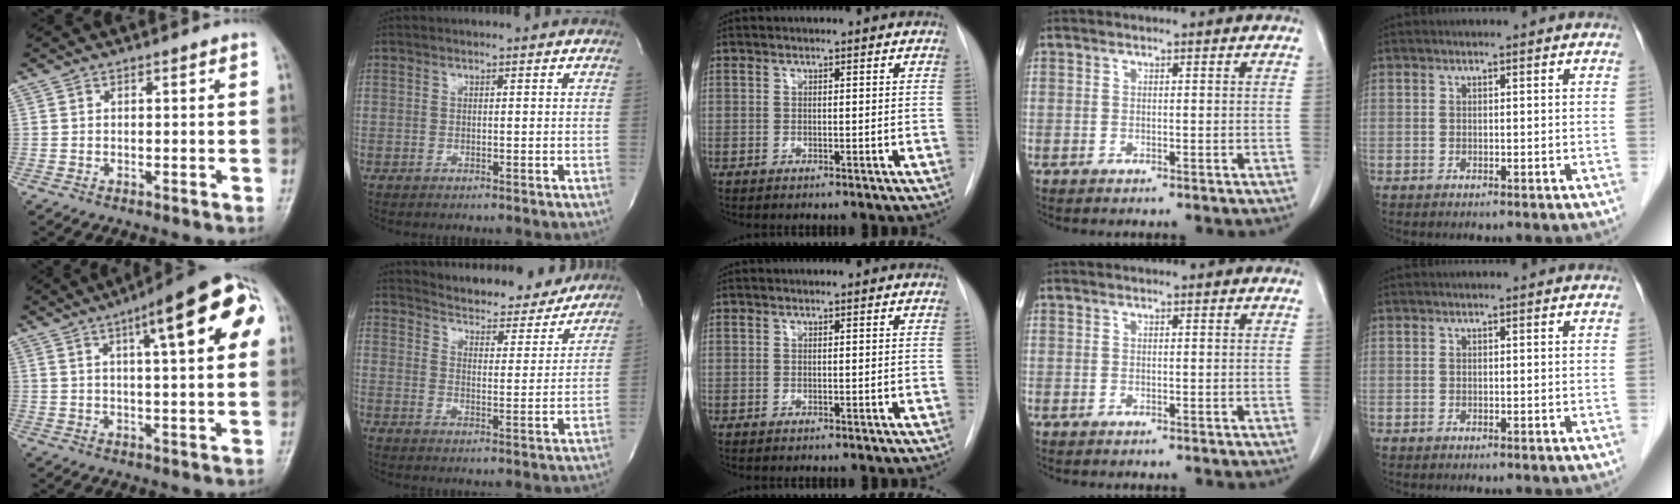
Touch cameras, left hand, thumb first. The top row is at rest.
{"thumb": {"total": 16.2, "force": [5.7, 4.0, 14.6], "torque": [-0.178, 0.016, 0.068]}, "index": {"total": 12.3, "force": [11.9, 2.6, 1.6], "torque": [-0.014, -0.024, 0.153]}}